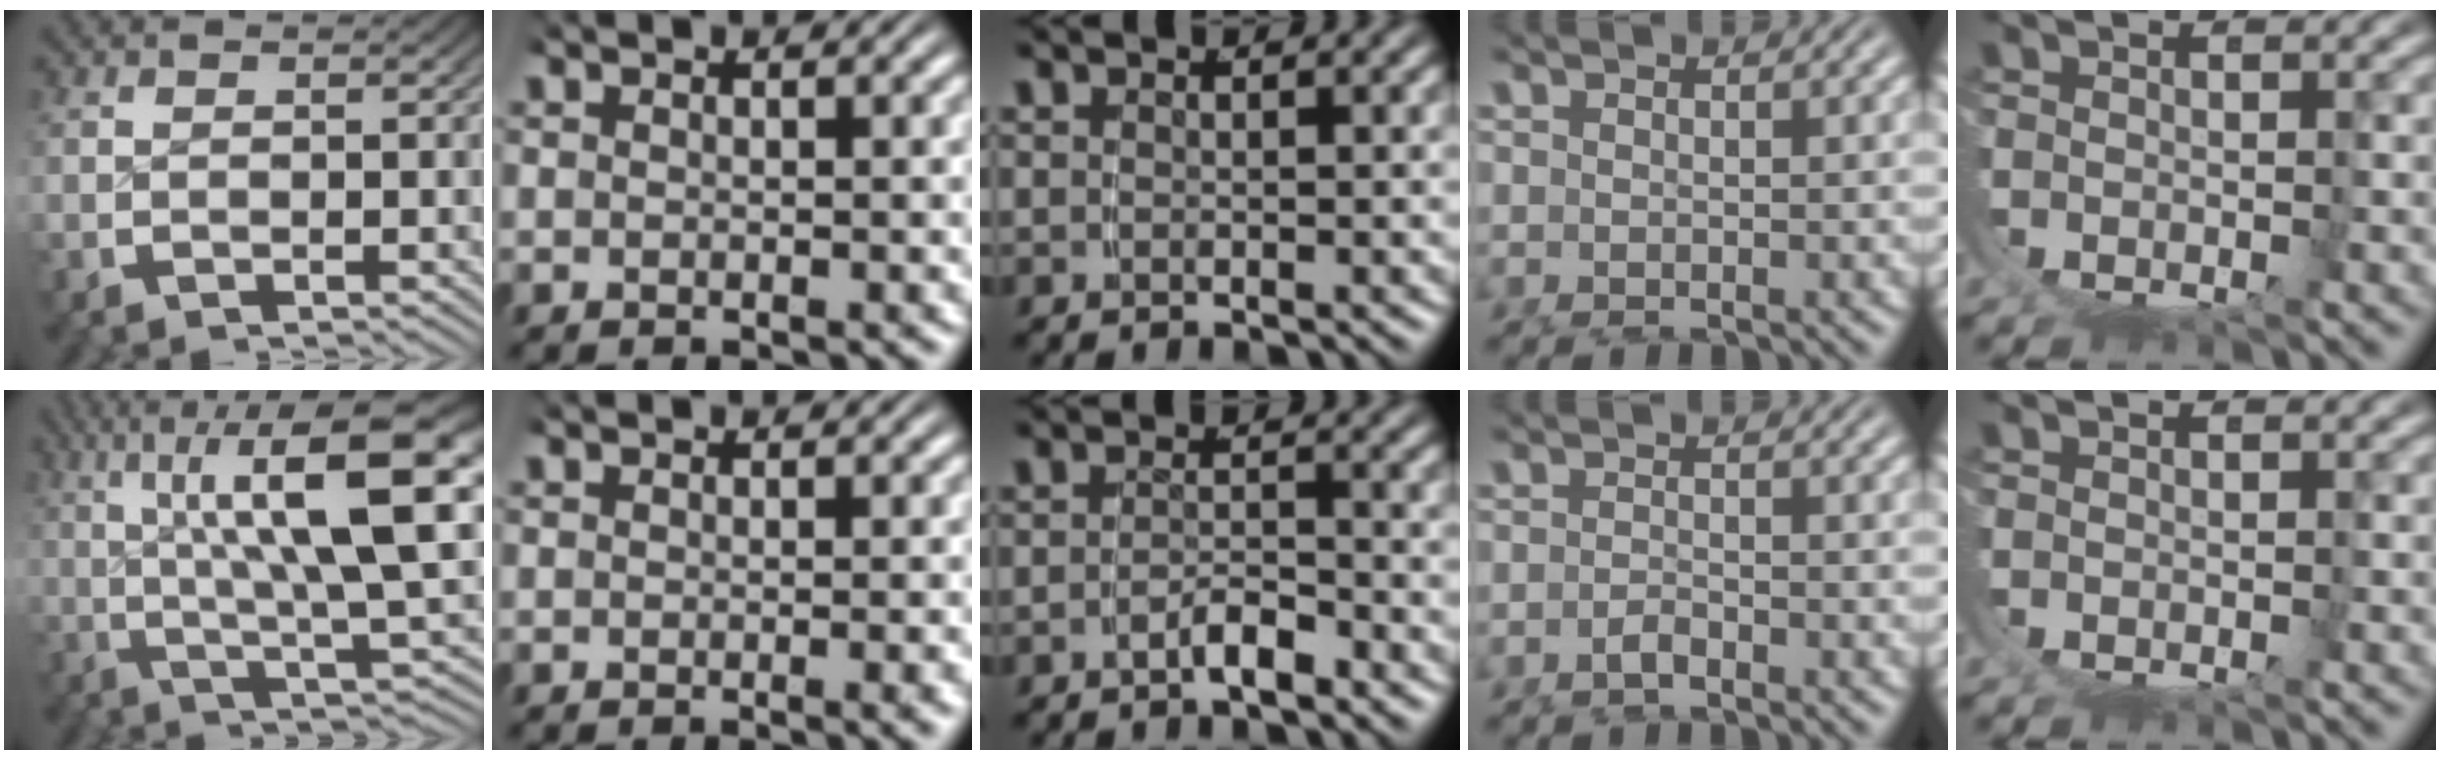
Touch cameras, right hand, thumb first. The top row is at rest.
{"thumb": {"total": 13.1, "force": [2.7, 5.4, 11.6], "torque": [-0.158, -0.013, 0.041]}, "index": {"total": 0.5, "force": [-0.2, -0.2, 0.5], "torque": [-0.006, 0.003, -0.004]}, "middle": {"total": 2.0, "force": [-1.8, -0.2, 0.9], "torque": [-0.007, 0.000, -0.033]}, "ring": {"total": 1.0, "force": [-0.9, -0.4, 0.2], "torque": [0.000, 0.002, -0.018]}}